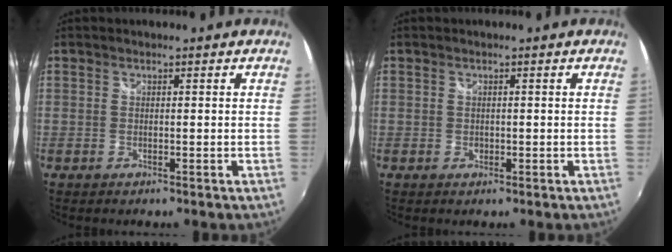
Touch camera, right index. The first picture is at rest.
{"total": 0.7, "force": [-0.2, 0.7, 0.2], "torque": [-0.001, -0.002, -0.003]}